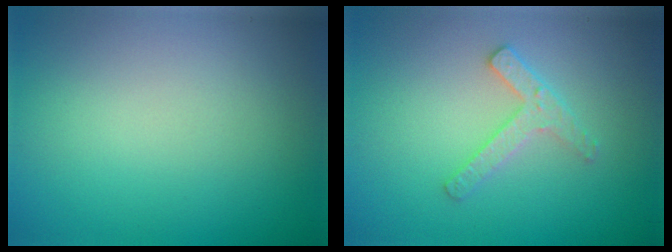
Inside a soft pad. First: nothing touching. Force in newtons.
{"total": 2.3, "press": 2.2, "slide": 0.4}